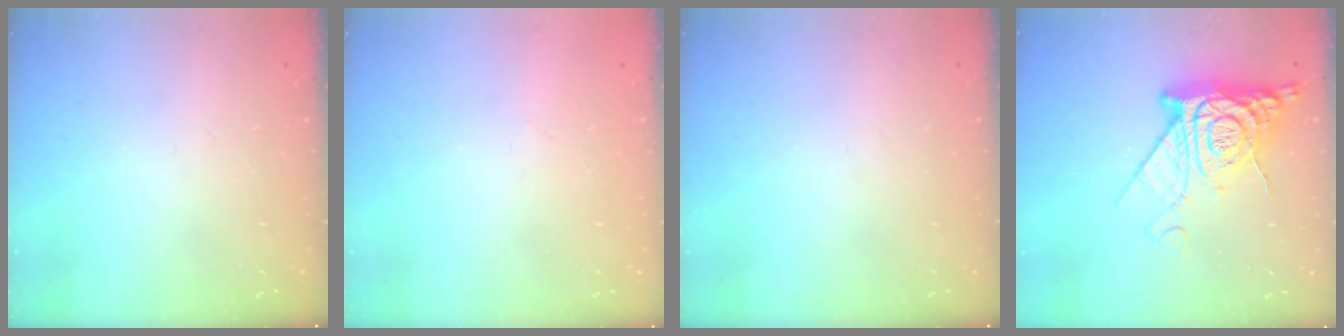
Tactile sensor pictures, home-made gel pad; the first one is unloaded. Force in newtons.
{"total": 0.0}
{"total": 0.0}
{"total": 14.9, "press": 14.8, "slide": 1.3}